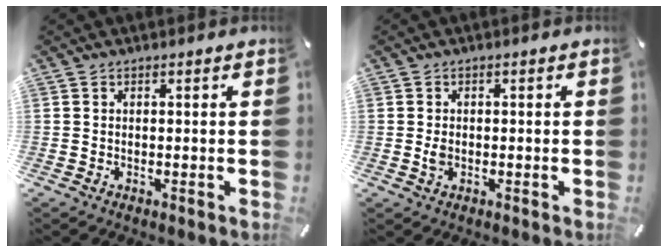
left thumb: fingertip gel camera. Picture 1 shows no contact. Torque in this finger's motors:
{"motor_torque": [0.19, 0.34, 0.28, -0.07, 0.00]}